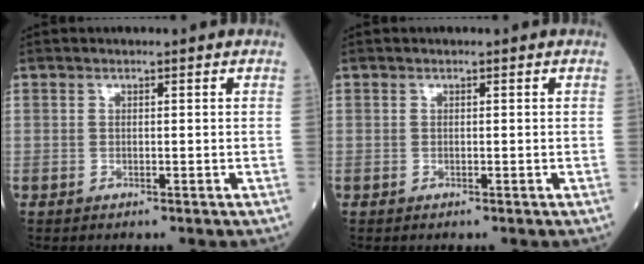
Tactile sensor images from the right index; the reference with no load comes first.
{"total": 0.0}